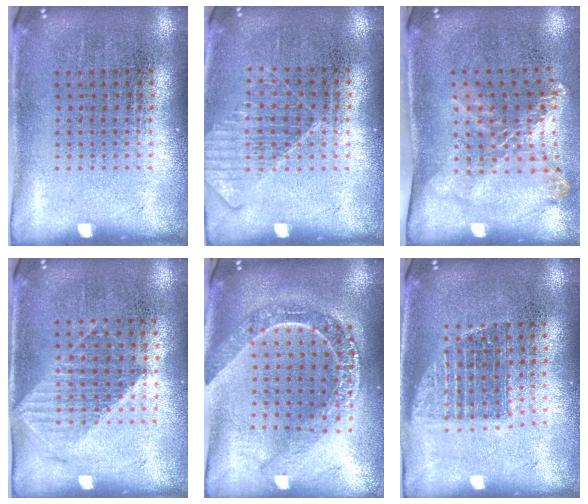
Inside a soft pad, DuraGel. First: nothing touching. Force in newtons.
{"total": 1.3, "press": 1.3, "slide": 0.3}
{"total": 1.7, "press": 1.3, "slide": 1.1}
{"total": 1.2, "press": 1.1, "slide": 0.3}
{"total": 2.1, "press": 1.8, "slide": 1.0}
{"total": 1.3, "press": 1.1, "slide": 0.7}